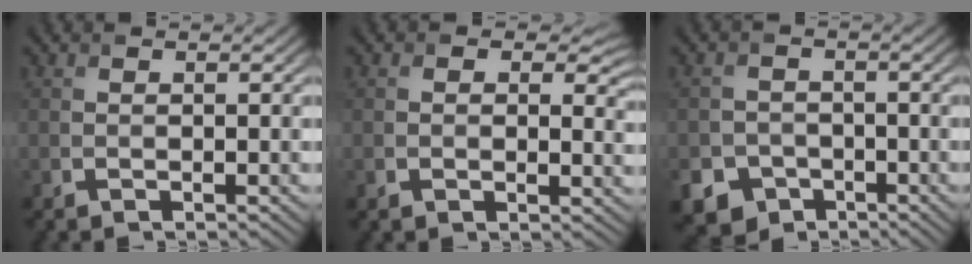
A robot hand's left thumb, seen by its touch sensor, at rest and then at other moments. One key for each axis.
{"total": 3.8, "fx": 1.0, "fy": 2.8, "fz": 2.4, "tx": -0.034, "ty": -0.017, "tz": 0.007}
{"total": 6.6, "fx": -3.8, "fy": 5.2, "fz": 1.4, "tx": -0.021, "ty": -0.021, "tz": -0.075}